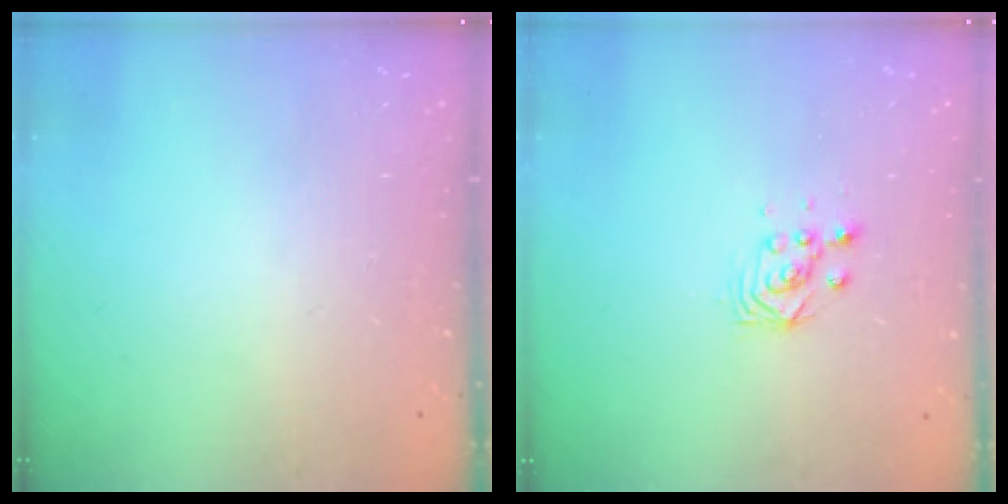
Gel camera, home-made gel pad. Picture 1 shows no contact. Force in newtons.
{"total": 2.9, "press": 2.9, "slide": 0.4}